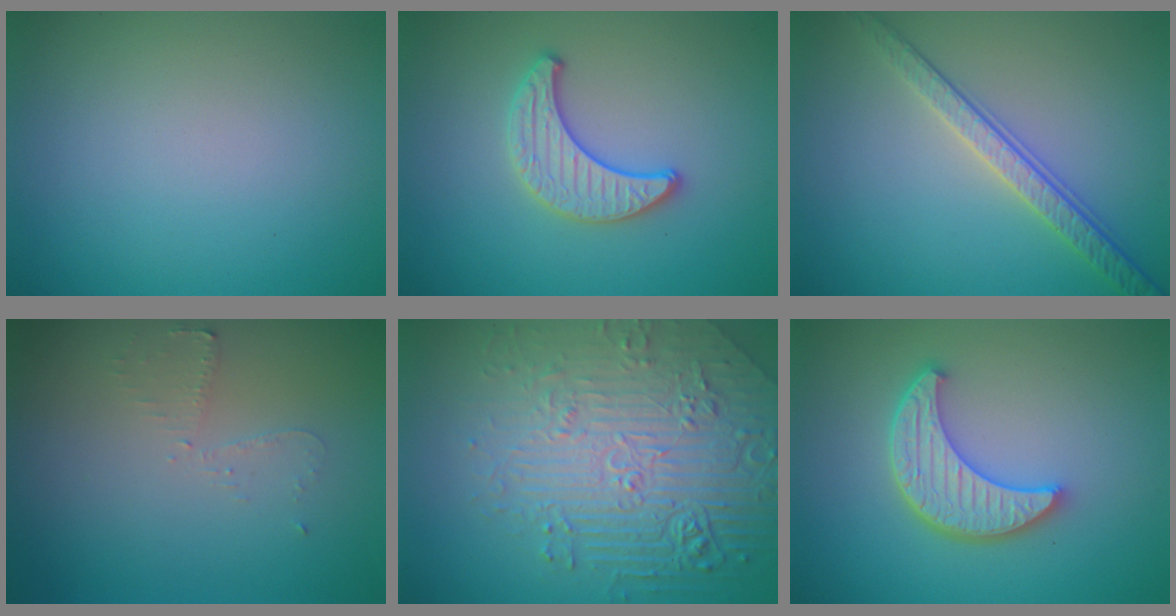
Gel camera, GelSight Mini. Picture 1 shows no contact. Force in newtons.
{"total": 3.0, "press": 3.0, "slide": 0.5}
{"total": 3.6, "press": 3.3, "slide": 1.6}
{"total": 1.6, "press": 1.5, "slide": 0.2}
{"total": 7.9, "press": 6.1, "slide": 5.1}
{"total": 4.9, "press": 3.9, "slide": 2.9}